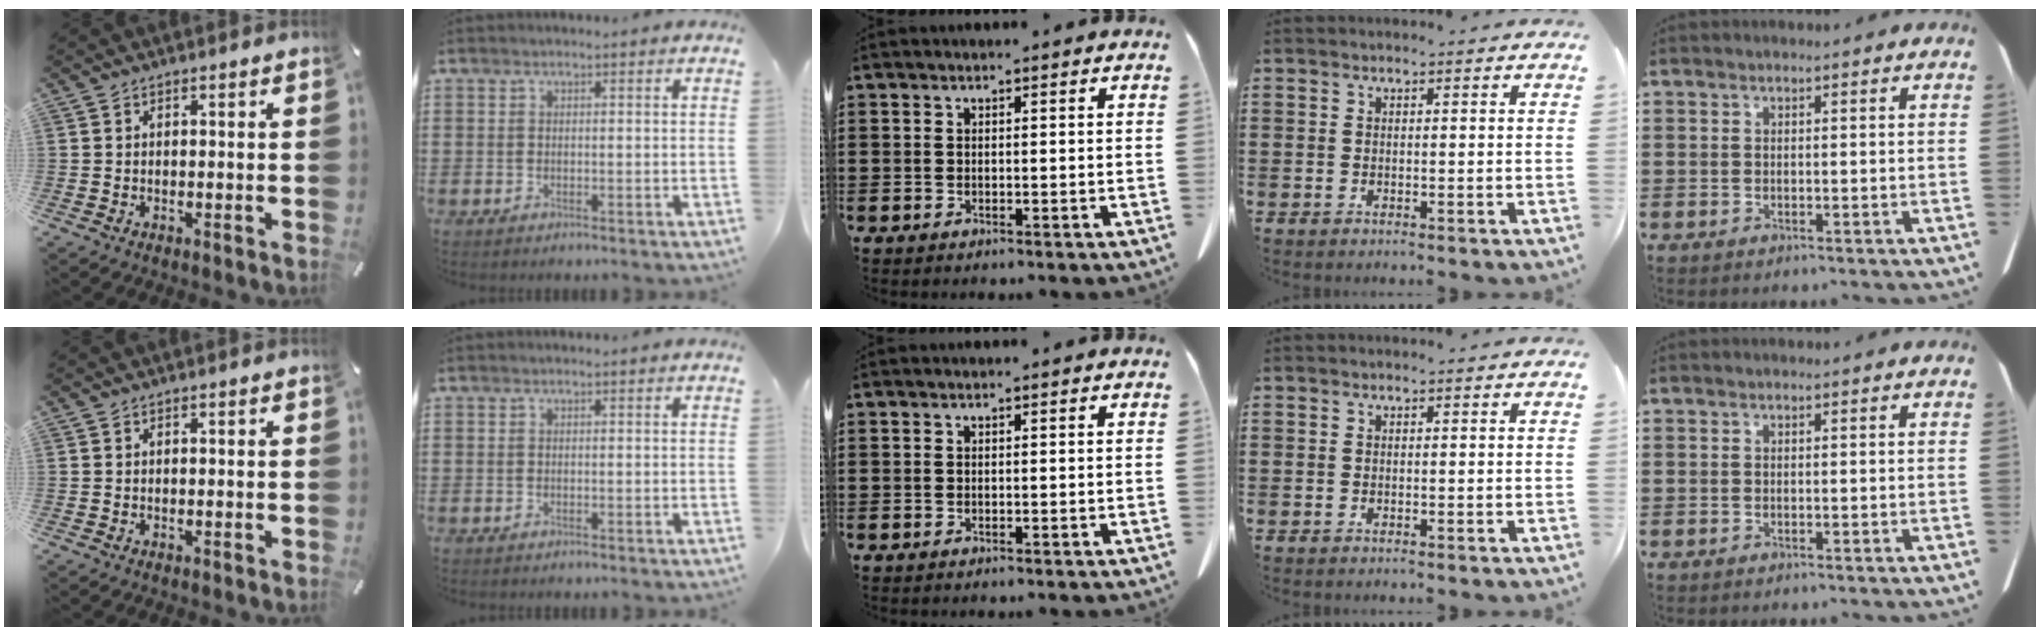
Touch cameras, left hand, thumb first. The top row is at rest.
{}